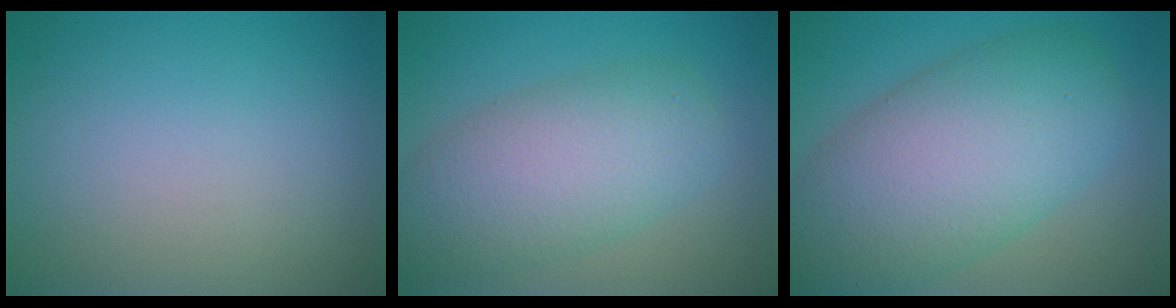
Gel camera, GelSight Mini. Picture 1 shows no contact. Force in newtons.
{"total": 7.1, "press": 7.1, "slide": 0.2}
{"total": 10.4, "press": 10.4, "slide": 0.4}